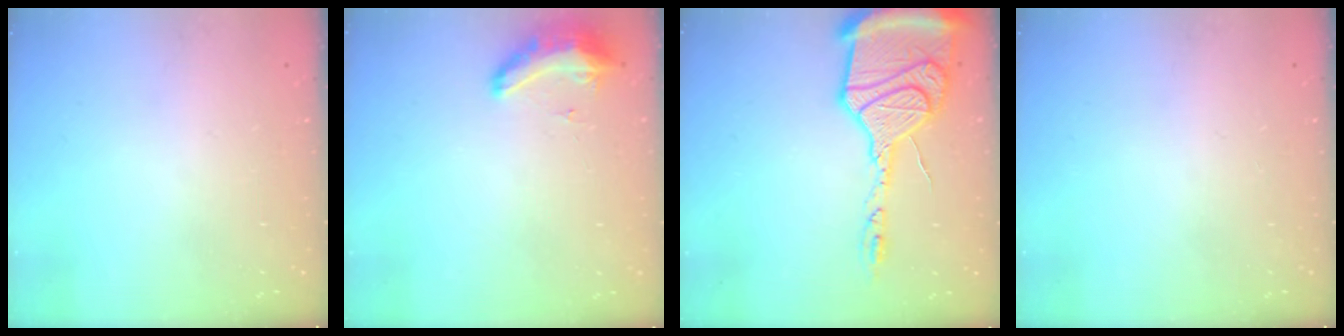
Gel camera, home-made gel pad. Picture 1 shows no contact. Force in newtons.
{"total": 9.0, "press": 8.7, "slide": 2.3}
{"total": 23.1, "press": 22.5, "slide": 4.9}
{"total": 0.0}